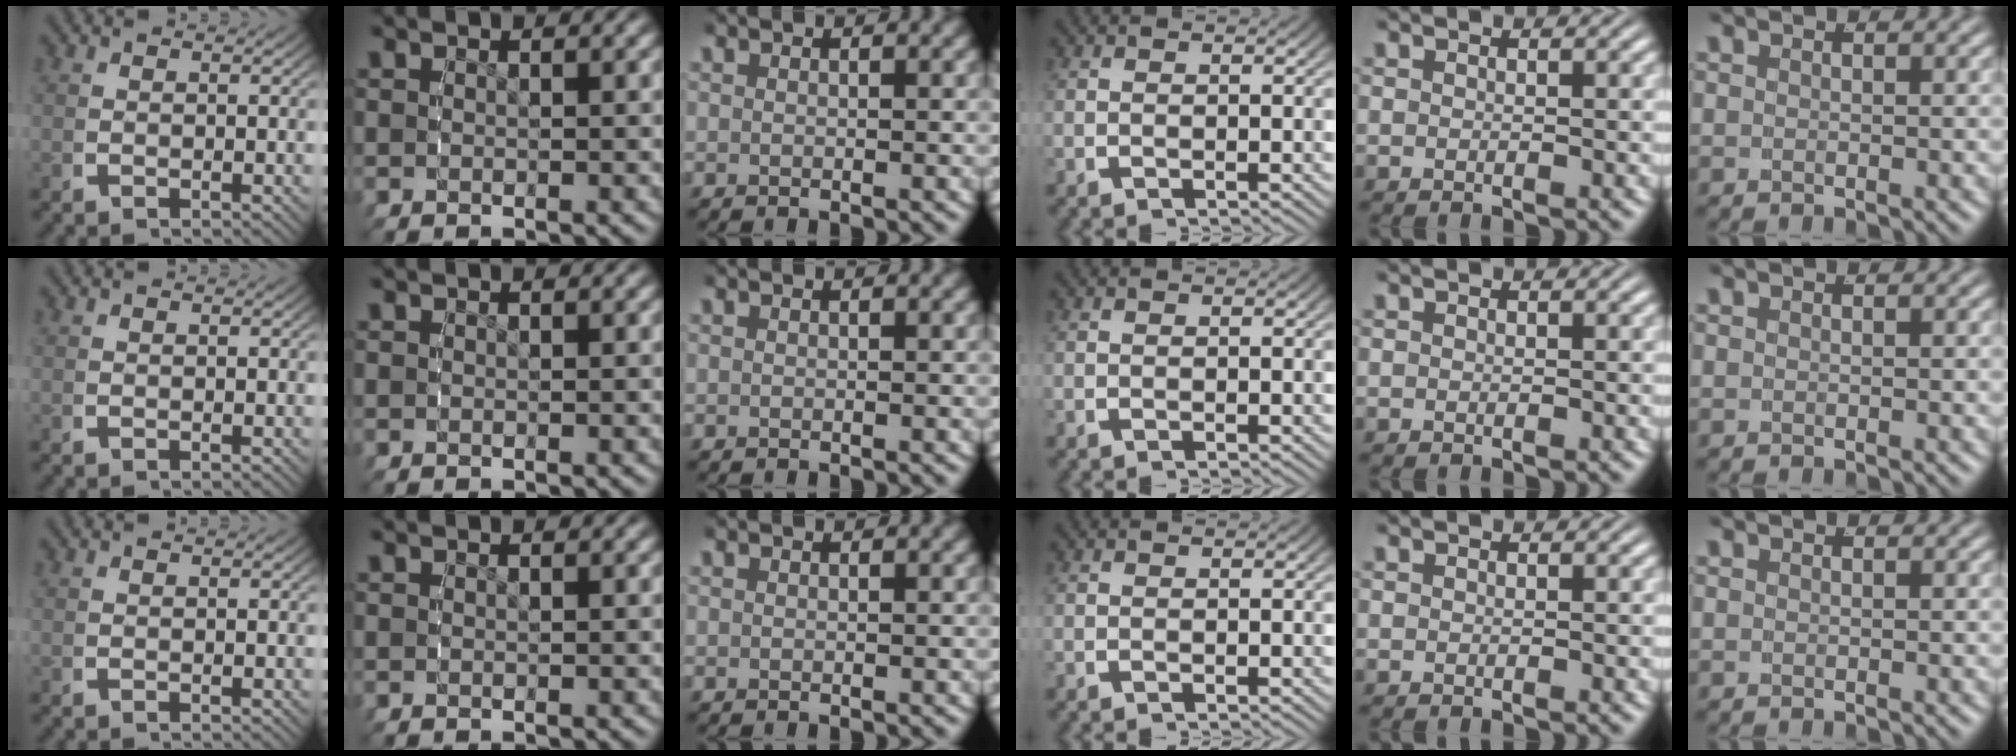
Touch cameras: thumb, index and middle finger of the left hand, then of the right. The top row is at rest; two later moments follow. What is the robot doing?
{"motion": "reach", "object": "photo album"}